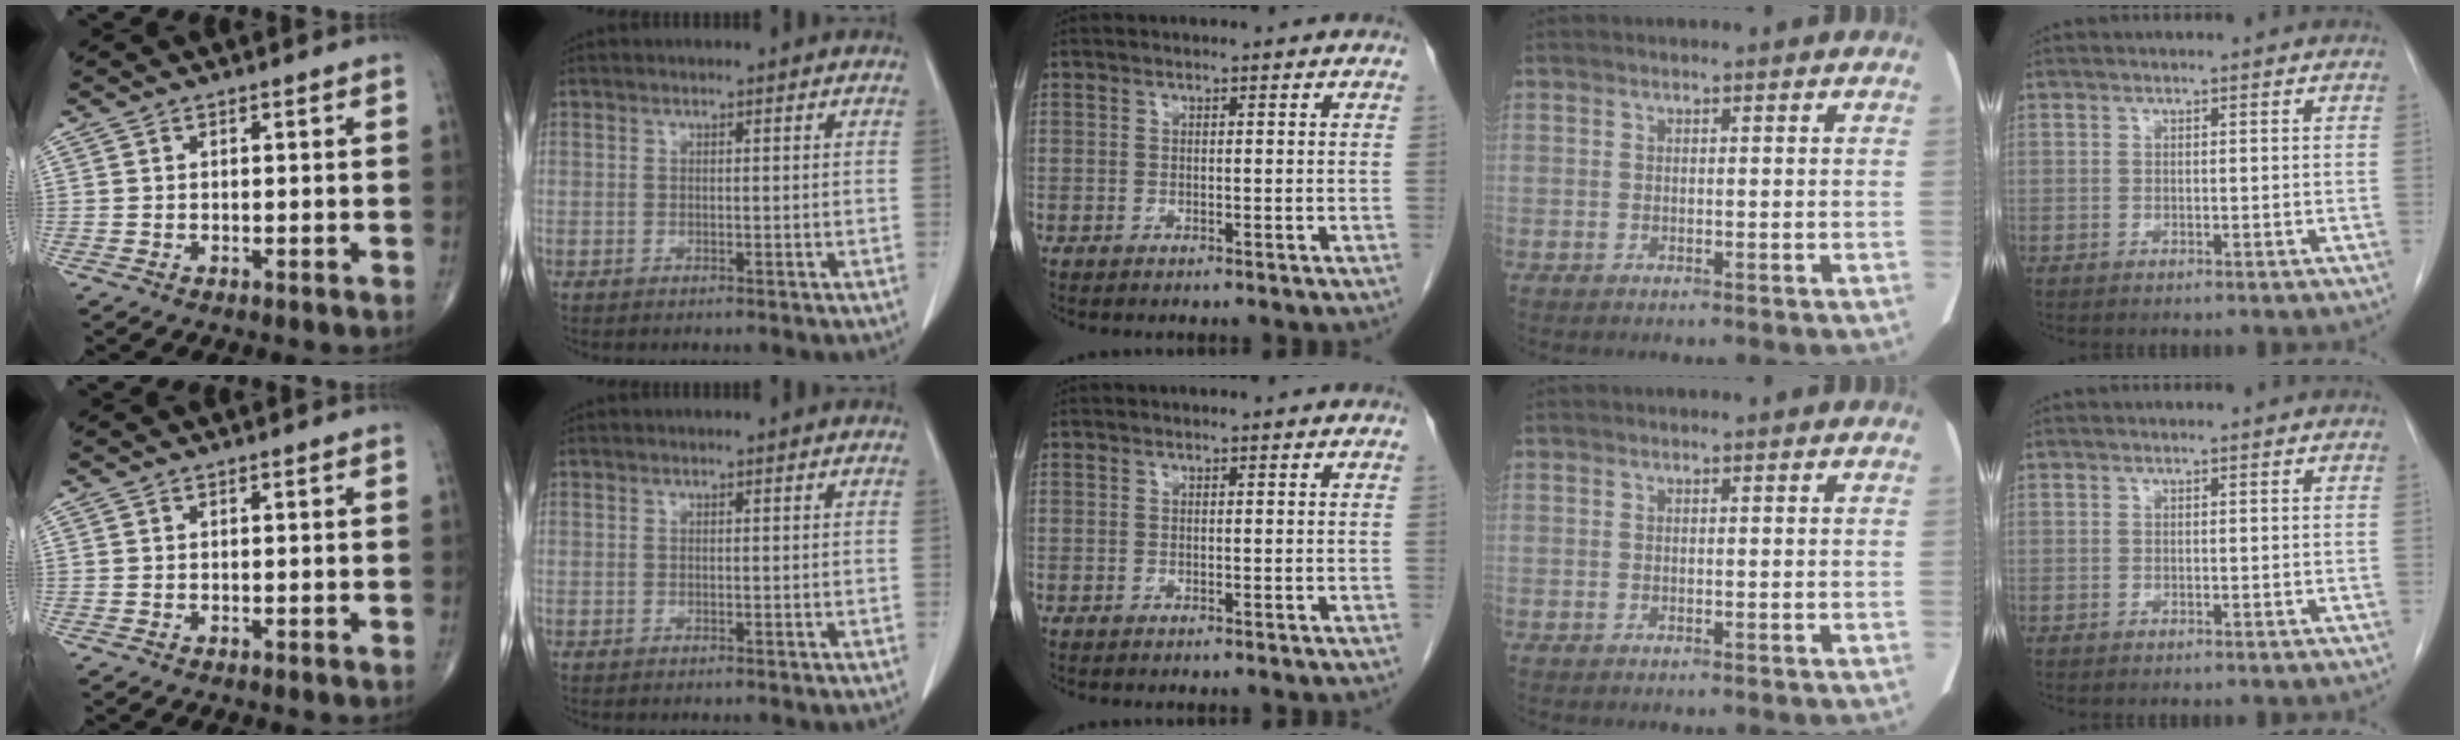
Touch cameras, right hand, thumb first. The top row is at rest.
{}